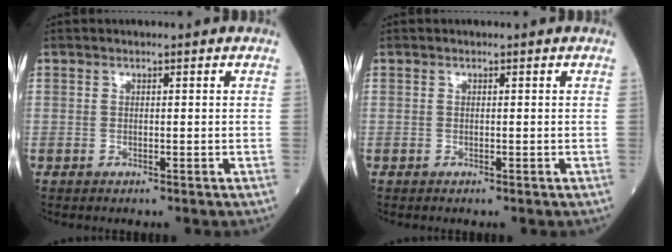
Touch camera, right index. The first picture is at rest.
{"total": 0.0}